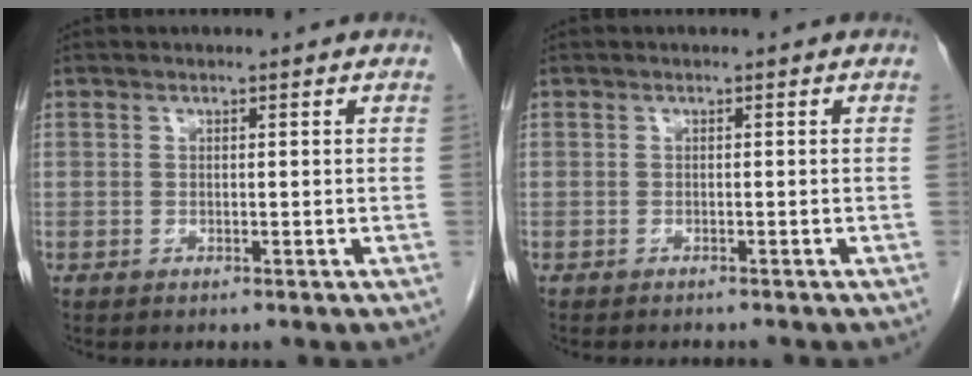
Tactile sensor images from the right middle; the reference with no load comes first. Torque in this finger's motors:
{"motor_torque": [0.06, -0.01, -0.01, -0.01]}